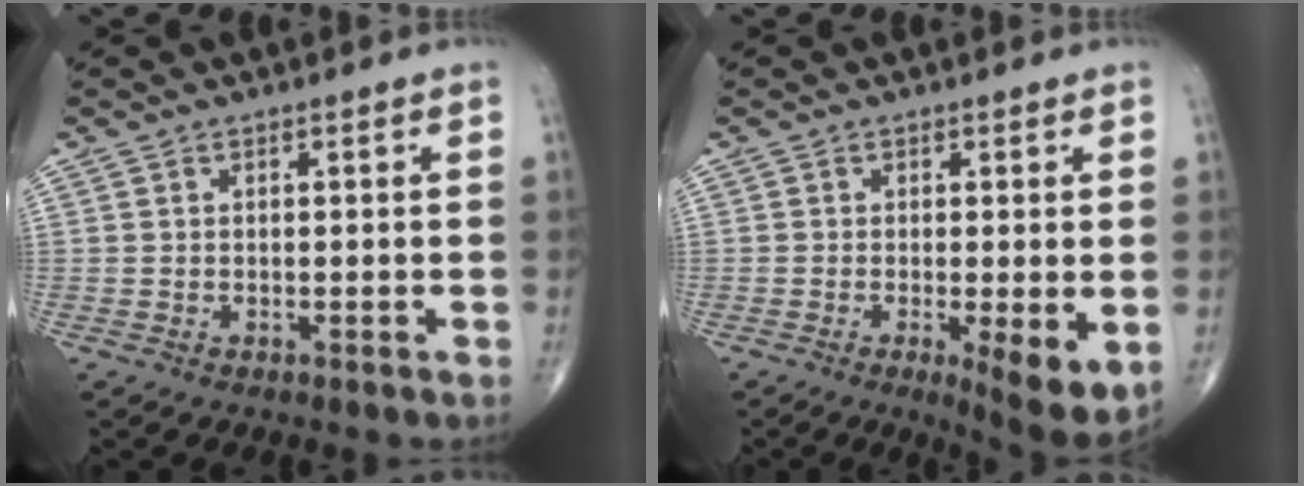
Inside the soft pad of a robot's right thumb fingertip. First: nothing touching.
{"total": 7.4, "force": [-1.6, 1.9, 6.9], "torque": [-0.103, -0.022, -0.023]}